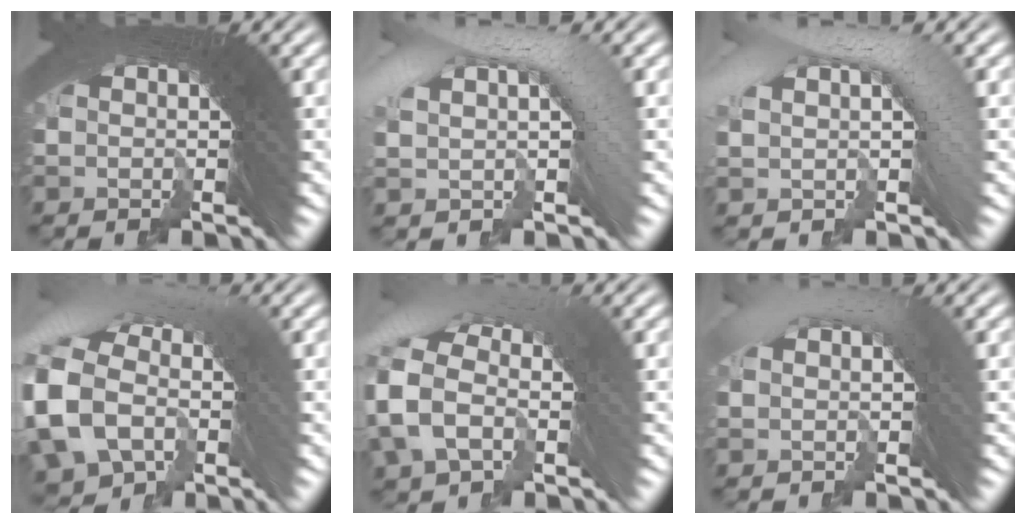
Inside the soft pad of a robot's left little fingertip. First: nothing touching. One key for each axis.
{"total": 4.0, "fx": 1.2, "fy": 1.3, "fz": 3.6, "tx": -0.055, "ty": 0.029, "tz": 0.020}
{"total": 3.6, "fx": 1.2, "fy": 1.1, "fz": 3.2, "tx": -0.051, "ty": 0.029, "tz": 0.018}
{"total": 6.5, "fx": -1.0, "fy": 4.9, "fz": 4.1, "tx": -0.093, "ty": 0.012, "tz": -0.023}
{"total": 4.8, "fx": 0.2, "fy": 3.4, "fz": 3.4, "tx": -0.061, "ty": 0.035, "tz": -0.010}
{"total": 1.2, "fx": 0.5, "fy": -0.3, "fz": 1.0, "tx": -0.003, "ty": 0.030, "tz": 0.003}